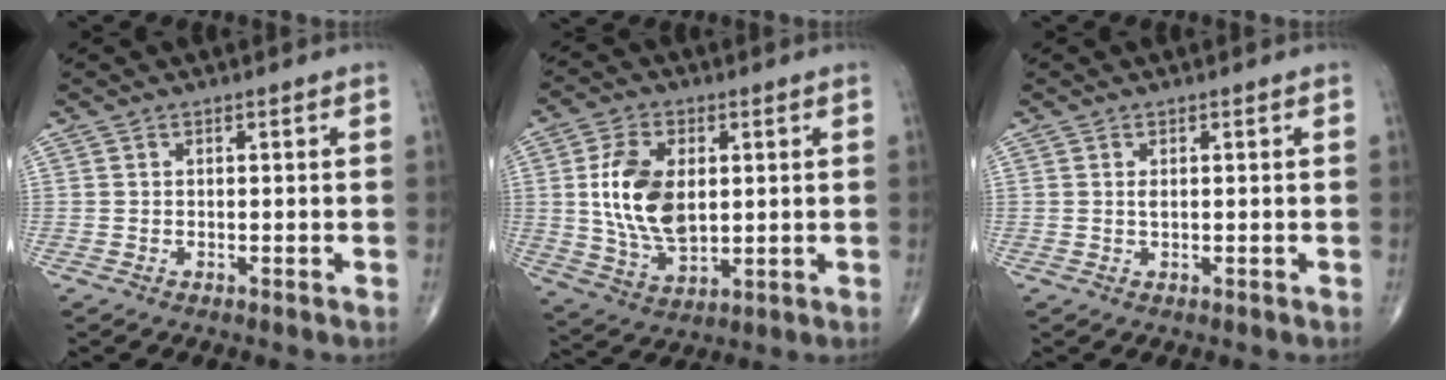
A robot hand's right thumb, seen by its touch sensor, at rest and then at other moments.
{"total": 13.2, "force": [1.8, 7.8, 10.5], "torque": [-0.185, -0.009, 0.042]}
{"total": 0.8, "force": [0.2, 0.3, 0.7], "torque": [-0.013, 0.000, 0.006]}